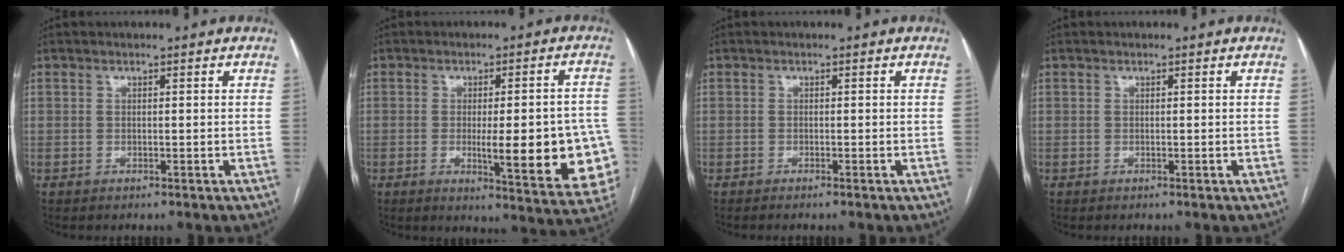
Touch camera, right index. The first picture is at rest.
{"total": 15.8, "force": [-3.3, 3.1, 15.1], "torque": [-0.121, 0.008, -0.024]}
{"total": 0.9, "force": [-0.8, -0.2, 0.4], "torque": [-0.008, 0.000, -0.012]}
{"total": 0.0}